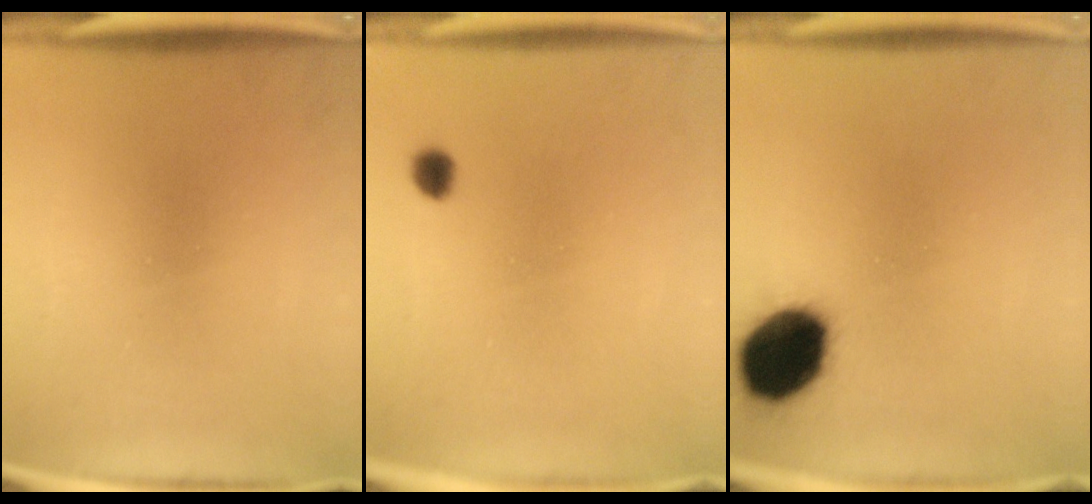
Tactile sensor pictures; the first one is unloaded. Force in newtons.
{"total": 1.9}
{"total": 15.8}